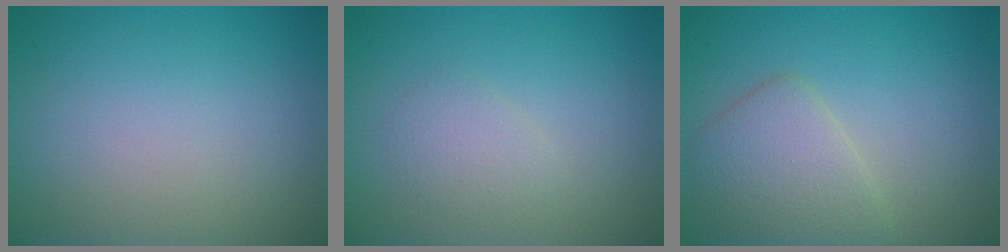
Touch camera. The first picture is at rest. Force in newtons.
{"total": 1.6, "press": 1.6, "slide": 0.1}
{"total": 3.8, "press": 3.8, "slide": 0.2}